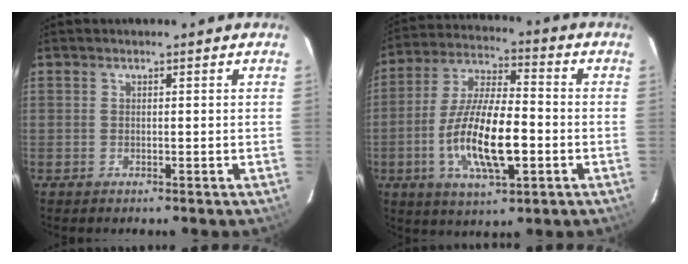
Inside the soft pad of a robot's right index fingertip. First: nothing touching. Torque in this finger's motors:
{"motor_torque": [1.75, -0.39, 1.05, 0.21]}